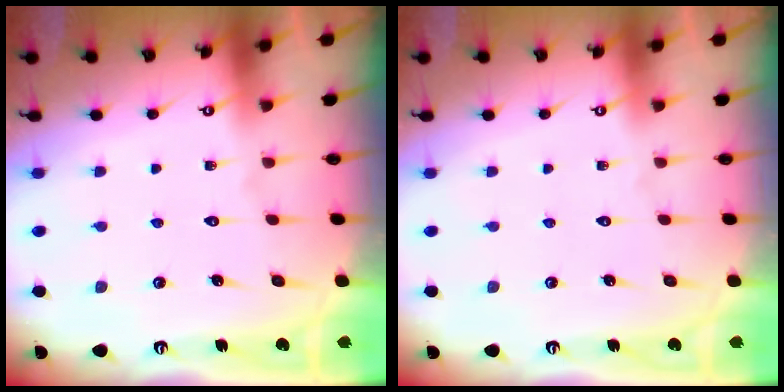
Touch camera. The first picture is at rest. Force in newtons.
{"total": 0.0}